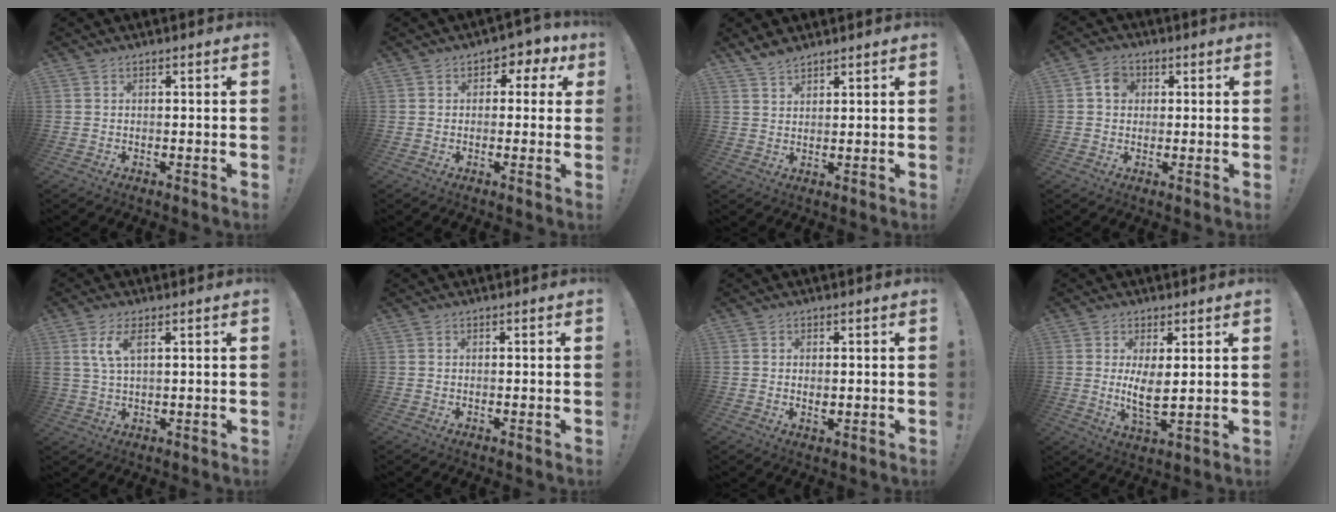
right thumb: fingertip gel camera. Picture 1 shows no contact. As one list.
[{"total": 3.9, "force": [1.0, 3.3, 1.9], "torque": [-0.005, -0.011, 0.010]}, {"total": 3.8, "force": [3.4, 1.2, 1.3], "torque": [-0.029, -0.018, 0.066]}, {"total": 5.1, "force": [1.2, 4.2, 2.5], "torque": [-0.031, 0.003, 0.021]}, {"total": 6.2, "force": [2.5, 2.5, 5.1], "torque": [-0.091, -0.006, 0.040]}, {"total": 0.0}, {"total": 1.8, "force": [-0.1, 1.0, 1.5], "torque": [-0.019, 0.000, -0.003]}, {"total": 7.1, "force": [1.5, 2.5, 6.5], "torque": [-0.123, -0.019, 0.024]}]